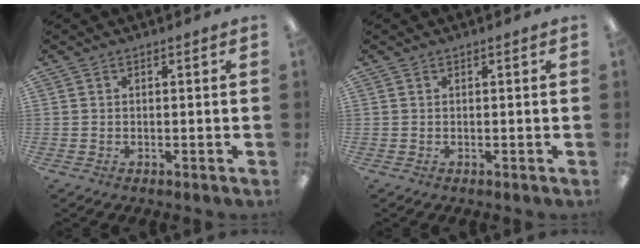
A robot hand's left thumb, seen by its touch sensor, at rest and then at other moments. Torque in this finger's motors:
{"motor_torque": [0.00, 0.00, 0.00, 0.00, 0.00]}